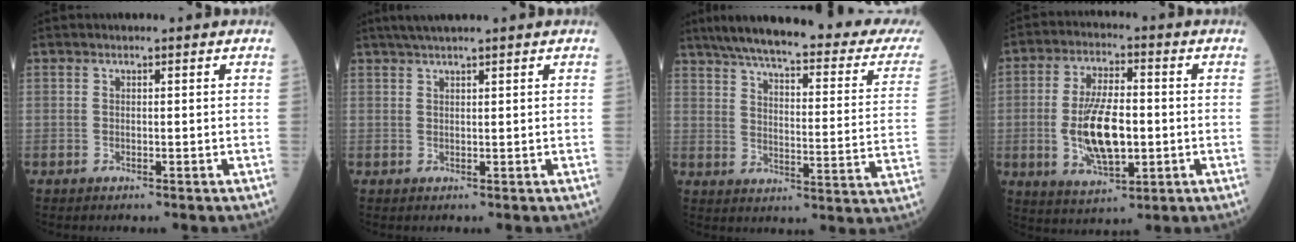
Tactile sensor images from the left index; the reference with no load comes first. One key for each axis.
{"total": 4.3, "fx": 3.6, "fy": -0.3, "fz": 2.5, "tx": -0.040, "ty": 0.026, "tz": 0.065}
{"total": 27.9, "fx": 23.9, "fy": 3.1, "fz": 14.2, "tx": -0.207, "ty": -0.046, "tz": 0.293}
{"total": 11.1, "fx": -1.3, "fy": 4.3, "fz": 10.2, "tx": -0.207, "ty": -0.003, "tz": -0.019}